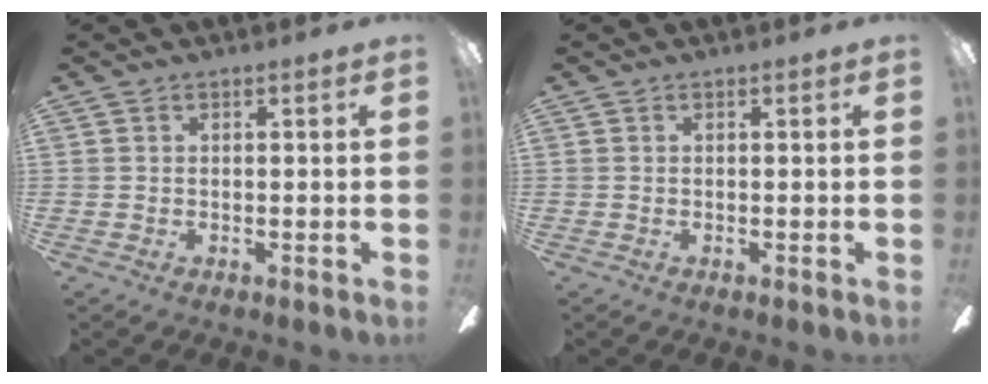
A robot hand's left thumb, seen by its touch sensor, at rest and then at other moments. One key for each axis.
{"total": 0.0}